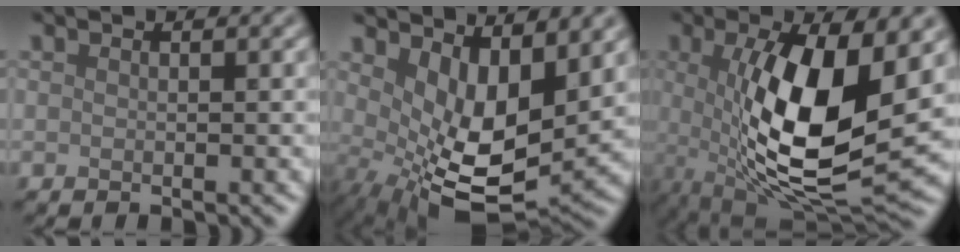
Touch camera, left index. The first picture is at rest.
{"total": 8.1, "force": [1.4, 4.1, 6.9], "torque": [-0.130, -0.029, 0.037]}
{"total": 11.8, "force": [0.6, 4.2, 11.1], "torque": [-0.203, -0.021, 0.014]}